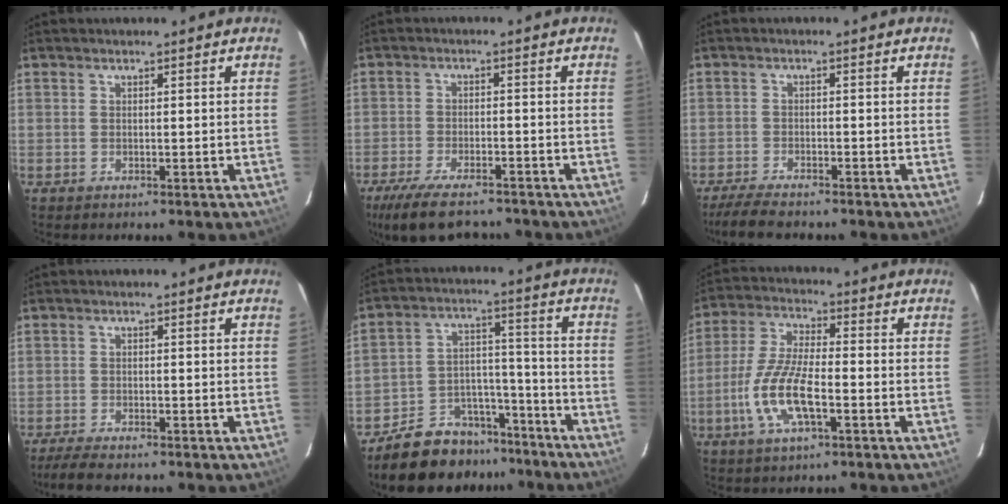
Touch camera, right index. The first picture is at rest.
{"total": 13.1, "force": [-10.4, 4.4, 6.6], "torque": [-0.150, -0.031, -0.173]}
{"total": 6.4, "force": [-5.6, 1.1, 2.8], "torque": [-0.078, -0.019, -0.100]}
{"total": 5.2, "force": [-4.4, 0.9, 2.5], "torque": [-0.067, -0.018, -0.080]}
{"total": 14.3, "force": [-11.6, 7.6, 3.5], "torque": [-0.080, 0.052, -0.163]}
{"total": 11.8, "force": [-4.0, 3.7, 10.4], "torque": [-0.225, -0.003, -0.080]}